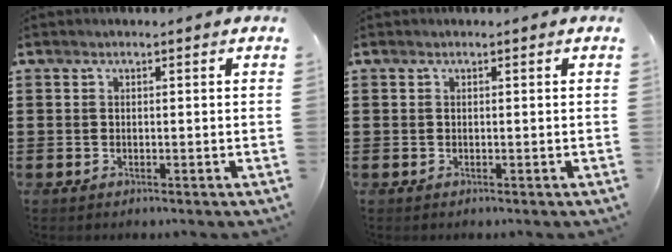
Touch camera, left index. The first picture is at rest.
{"total": 0.0}